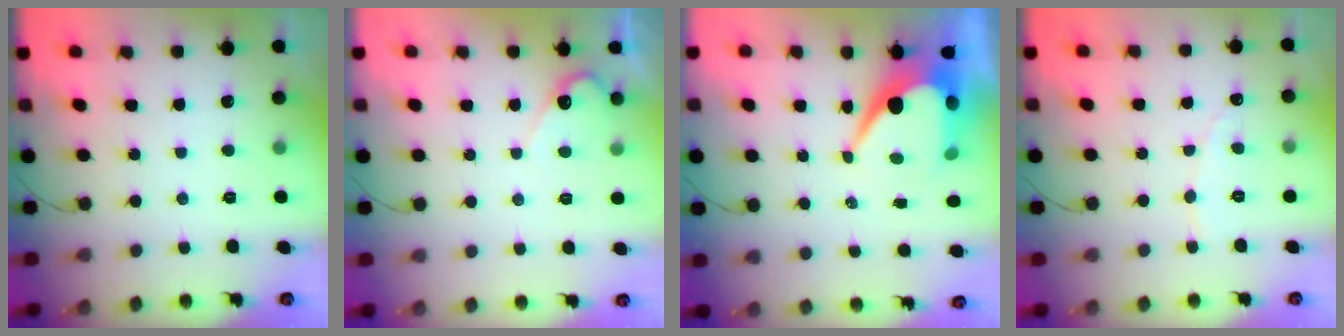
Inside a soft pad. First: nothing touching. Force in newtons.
{"total": 4.0, "press": 4.0, "slide": 0.3}
{"total": 11.2, "press": 11.1, "slide": 1.0}
{"total": 2.5, "press": 2.5, "slide": 0.1}